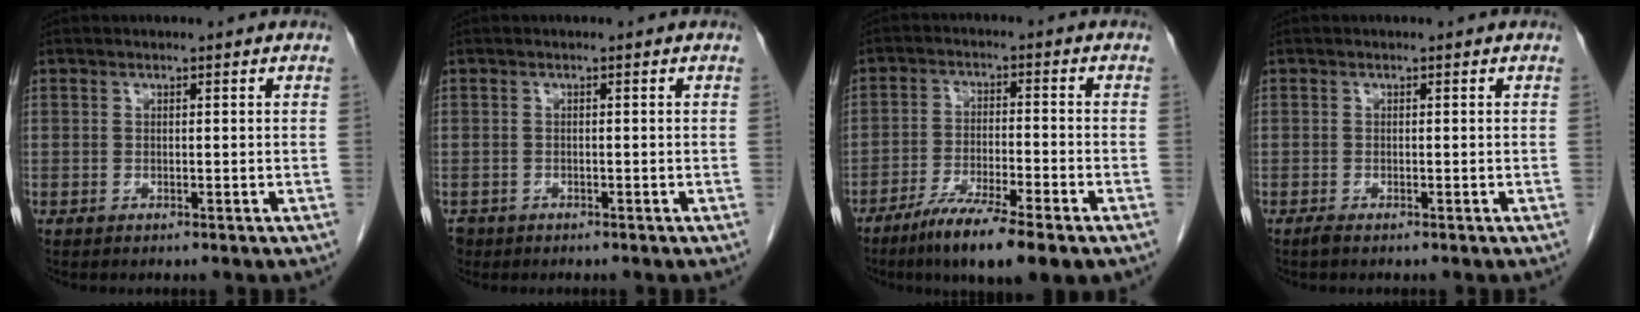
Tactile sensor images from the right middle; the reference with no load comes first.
{"total": 2.2, "force": [-1.5, 1.6, 0.2], "torque": [-0.011, 0.001, -0.027]}
{"total": 10.2, "force": [-6.8, 0.9, 7.5], "torque": [-0.129, -0.023, -0.114]}
{"total": 0.6, "force": [-0.5, 0.0, 0.3], "torque": [-0.012, -0.002, -0.010]}